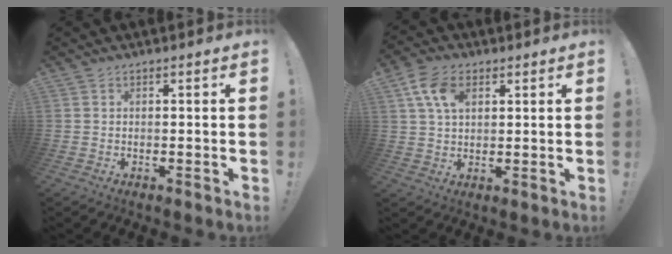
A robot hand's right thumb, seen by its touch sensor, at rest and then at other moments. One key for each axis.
{"total": 9.7, "fx": 3.8, "fy": 6.1, "fz": 6.5, "tx": -0.121, "ty": 0.002, "tz": 0.073}